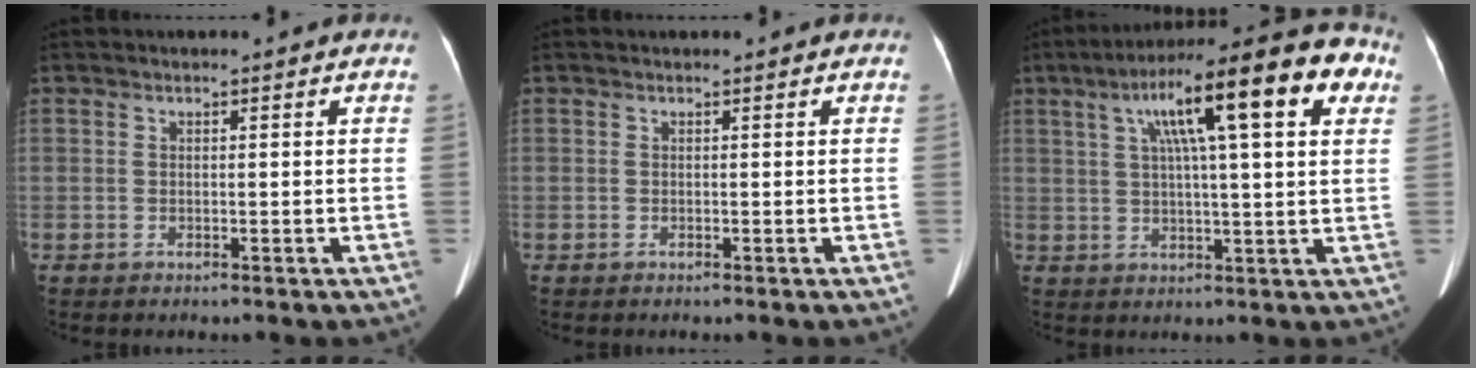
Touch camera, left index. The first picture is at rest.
{"total": 0.0}
{"total": 18.1, "force": [7.3, 2.4, 16.3], "torque": [-0.249, 0.052, 0.105]}